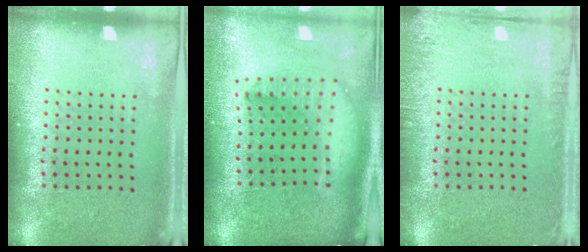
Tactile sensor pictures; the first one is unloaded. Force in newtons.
{"total": 1.8, "press": 1.4, "slide": 1.0}
{"total": 1.7, "press": 1.7, "slide": 0.2}